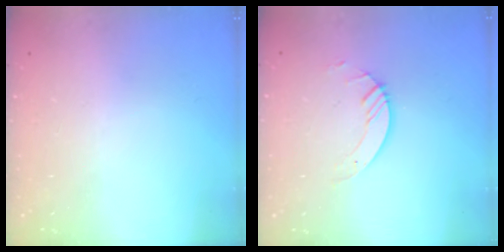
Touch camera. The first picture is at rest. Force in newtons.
{"total": 3.0, "press": 3.0, "slide": 0.3}